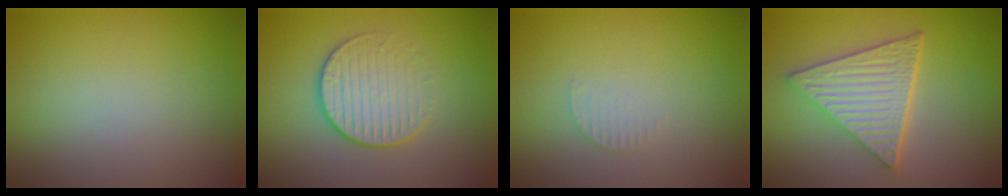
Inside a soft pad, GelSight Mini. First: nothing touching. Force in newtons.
{"total": 3.3, "press": 2.9, "slide": 1.4}
{"total": 0.8, "press": 0.8, "slide": 0.2}
{"total": 6.4, "press": 4.6, "slide": 4.3}